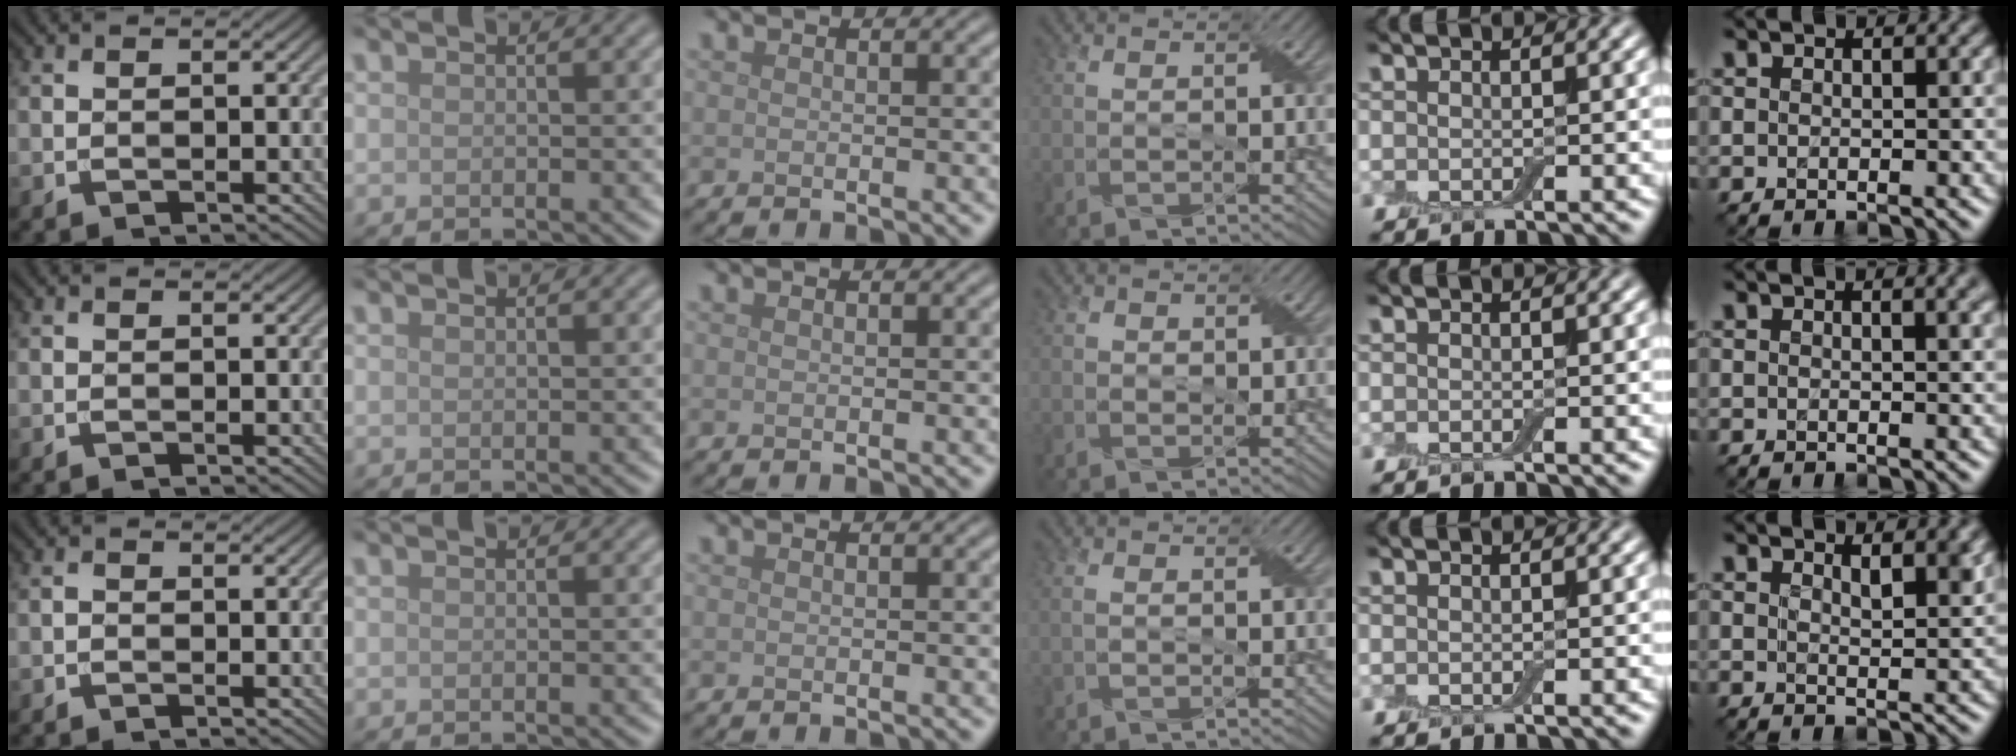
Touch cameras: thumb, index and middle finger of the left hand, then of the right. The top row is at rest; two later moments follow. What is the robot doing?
{"motion": "peel", "object": "bubble wrap"}